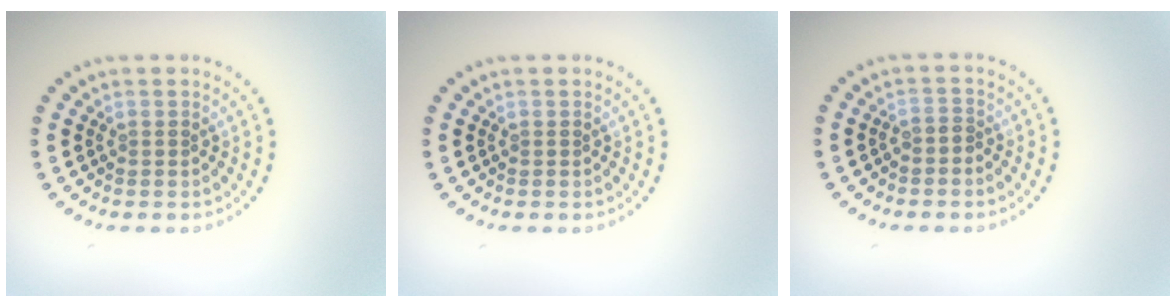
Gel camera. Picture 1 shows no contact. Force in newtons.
{"total": 0.0}
{"total": 0.6, "press": 0.4, "slide": 0.5}